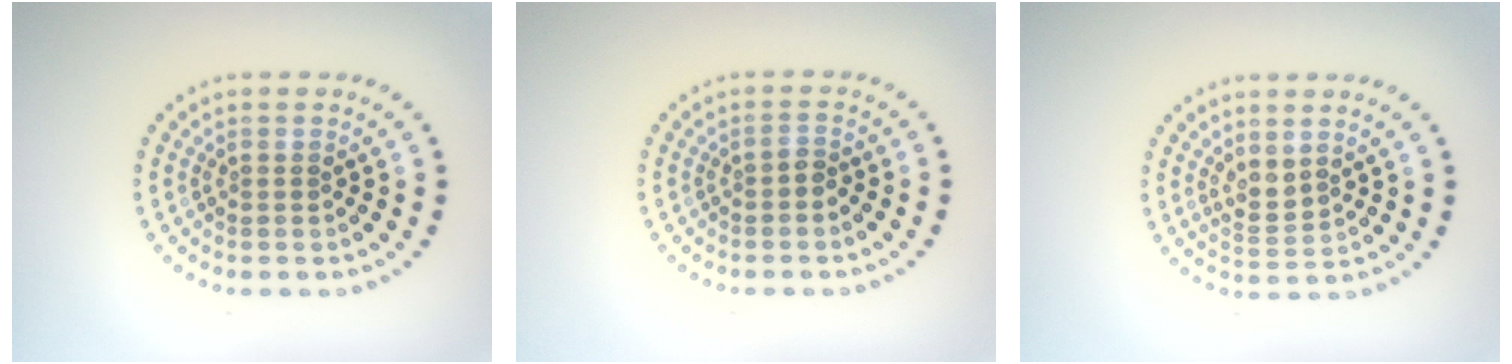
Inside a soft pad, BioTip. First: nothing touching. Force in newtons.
{"total": 0.9, "press": 0.8, "slide": 0.4}
{"total": 2.0, "press": 1.6, "slide": 1.2}